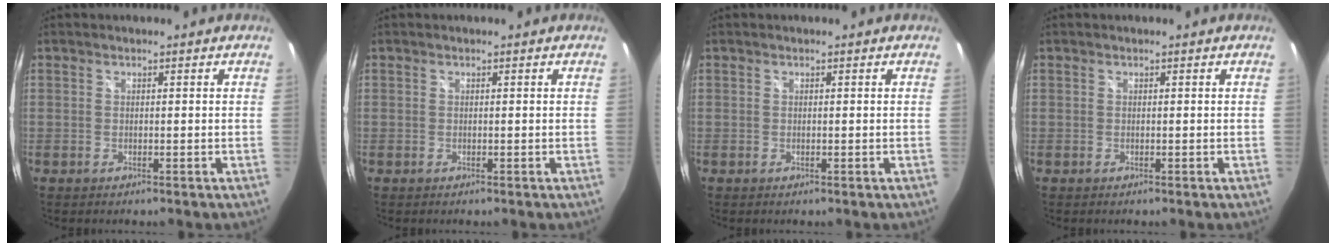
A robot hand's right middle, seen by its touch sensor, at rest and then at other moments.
{"total": 0.0}
{"total": 0.0}
{"total": 0.0}